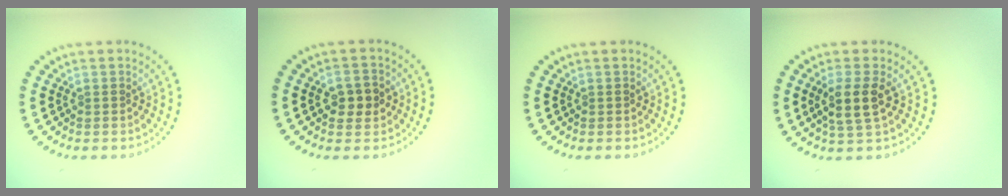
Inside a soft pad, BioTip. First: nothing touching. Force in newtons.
{"total": 2.5, "press": 2.5, "slide": 0.1}
{"total": 0.0}
{"total": 2.9, "press": 2.5, "slide": 1.4}